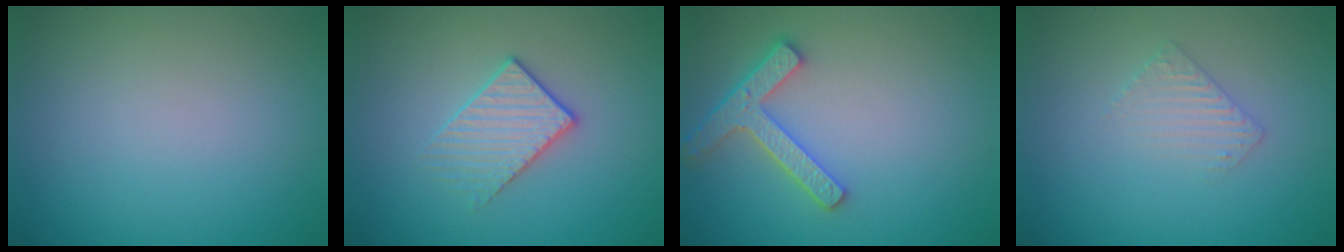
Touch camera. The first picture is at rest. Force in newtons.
{"total": 2.2, "press": 1.9, "slide": 1.2}
{"total": 3.9, "press": 3.6, "slide": 1.5}
{"total": 1.6, "press": 1.6, "slide": 0.4}